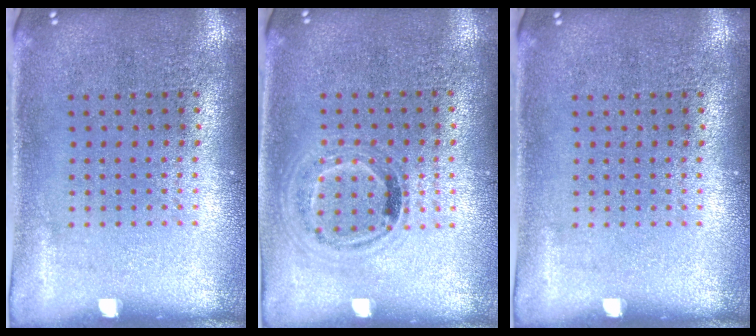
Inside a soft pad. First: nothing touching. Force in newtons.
{"total": 1.0, "press": 0.9, "slide": 0.3}
{"total": 0.0}